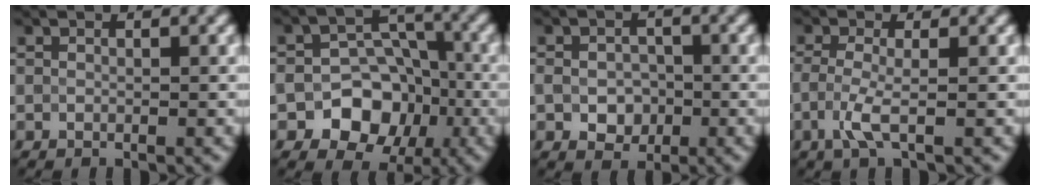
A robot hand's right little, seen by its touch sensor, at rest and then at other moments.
{"total": 7.1, "force": [-2.9, 5.4, 3.6], "torque": [-0.023, 0.002, -0.055]}
{"total": 3.1, "force": [-0.7, 2.5, 1.8], "torque": [-0.035, -0.006, -0.011]}
{"total": 2.4, "force": [-0.8, 0.5, 2.3], "torque": [-0.060, -0.006, -0.020]}